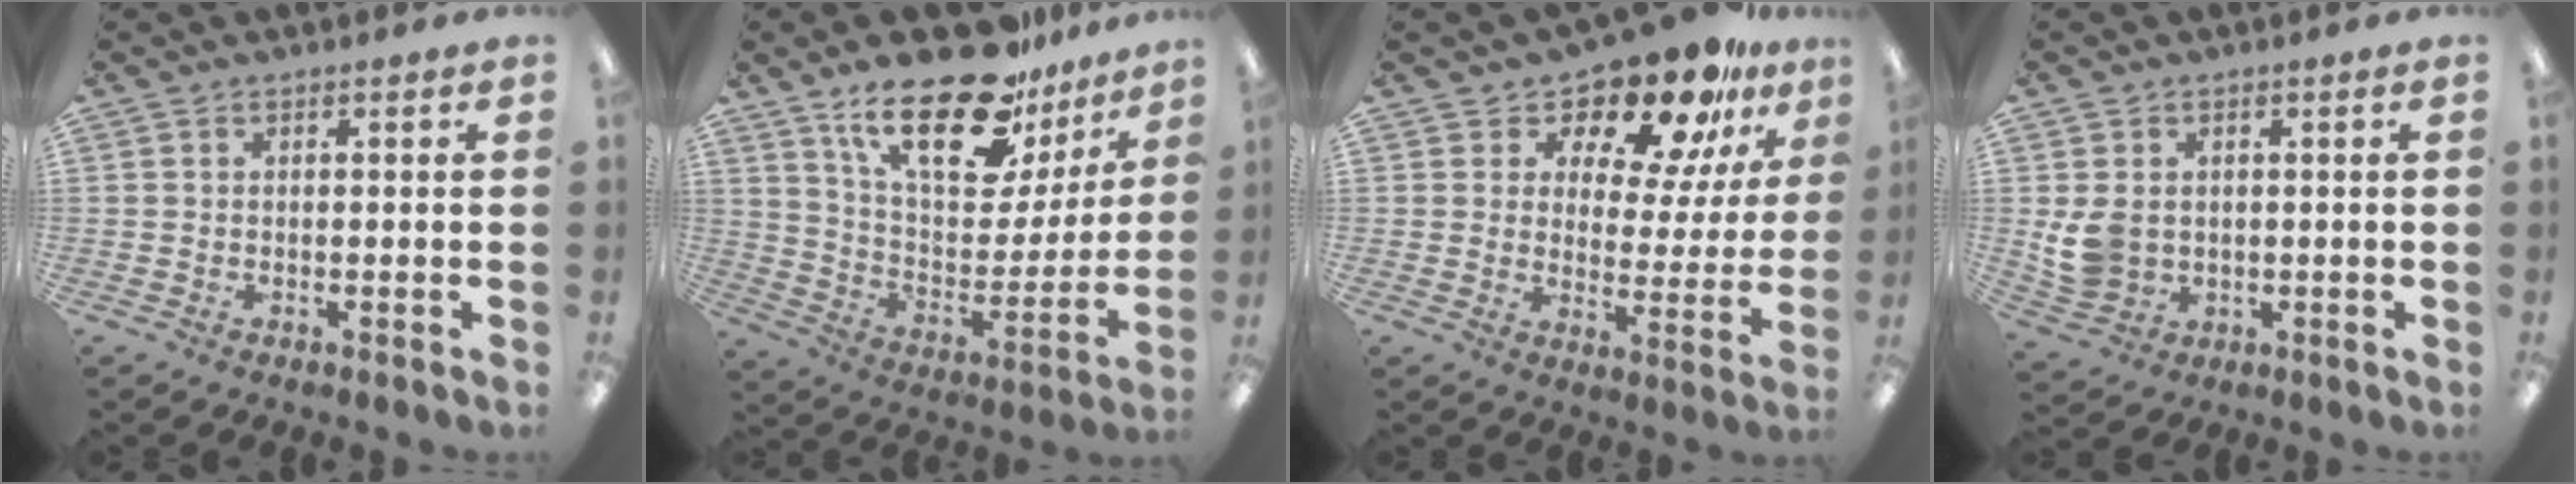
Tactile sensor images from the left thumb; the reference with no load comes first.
{"total": 24.0, "force": [16.9, 9.5, 14.1], "torque": [-0.231, -0.106, 0.291]}
{"total": 14.5, "force": [12.2, 5.1, 5.9], "torque": [-0.105, -0.095, 0.210]}
{"total": 6.3, "force": [0.6, 5.5, 3.2], "torque": [-0.068, 0.009, 0.017]}